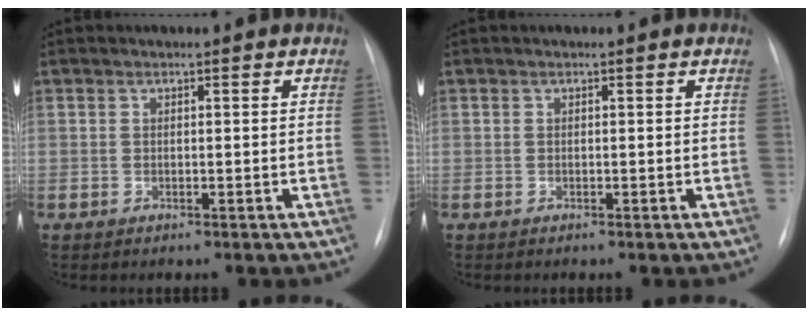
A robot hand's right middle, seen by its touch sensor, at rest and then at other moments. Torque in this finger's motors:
{"motor_torque": [0.21, -0.18, 0.04, 0.02]}